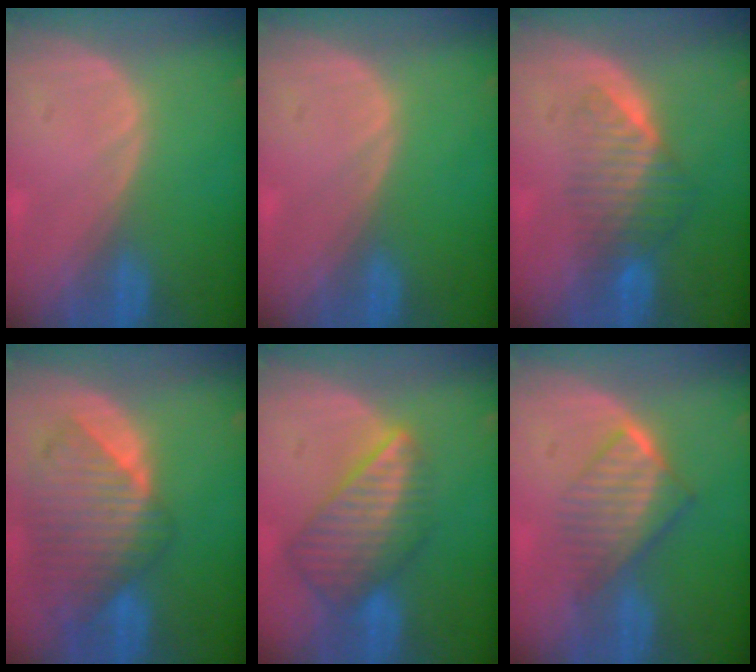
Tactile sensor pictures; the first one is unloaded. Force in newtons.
{"total": 0.0}
{"total": 6.6, "press": 5.6, "slide": 3.5}
{"total": 9.9, "press": 8.6, "slide": 5.0}
{"total": 8.7, "press": 7.6, "slide": 4.1}
{"total": 6.7, "press": 6.0, "slide": 2.9}